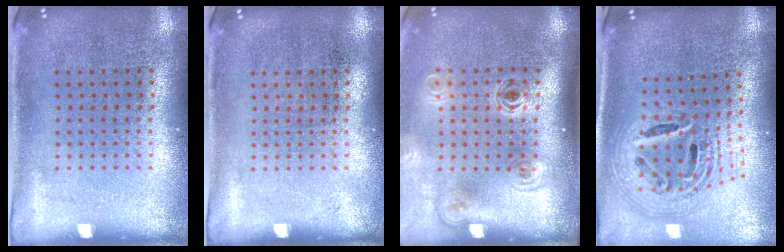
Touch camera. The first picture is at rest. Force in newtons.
{"total": 0.0}
{"total": 1.9, "press": 1.2, "slide": 1.4}
{"total": 2.5, "press": 1.8, "slide": 1.7}